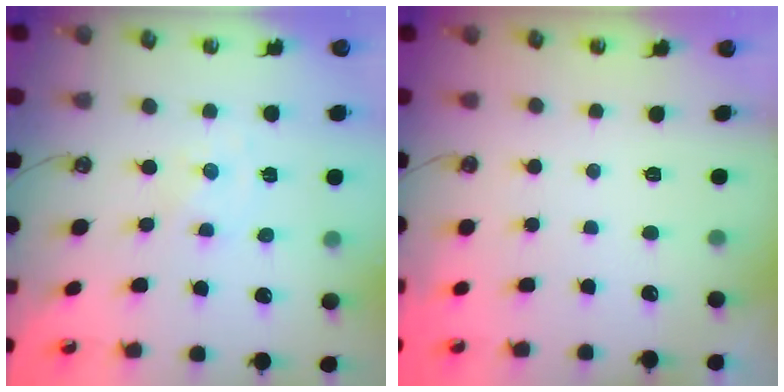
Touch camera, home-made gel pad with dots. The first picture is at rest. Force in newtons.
{"total": 0.0}